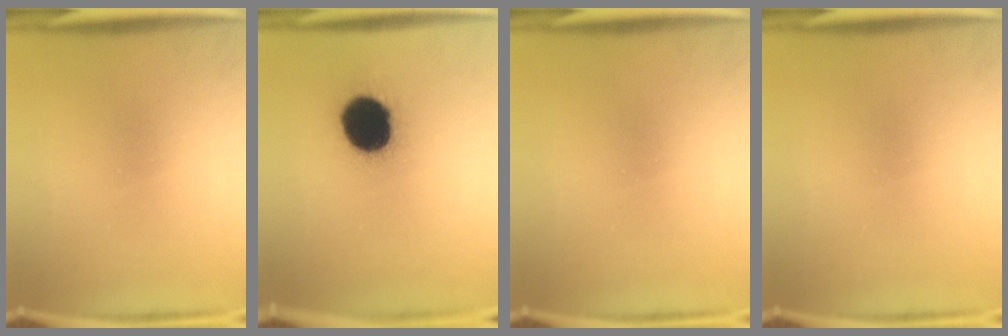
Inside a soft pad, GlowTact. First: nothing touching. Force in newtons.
{"total": 18.8}
{"total": 0.0}
{"total": 0.0}